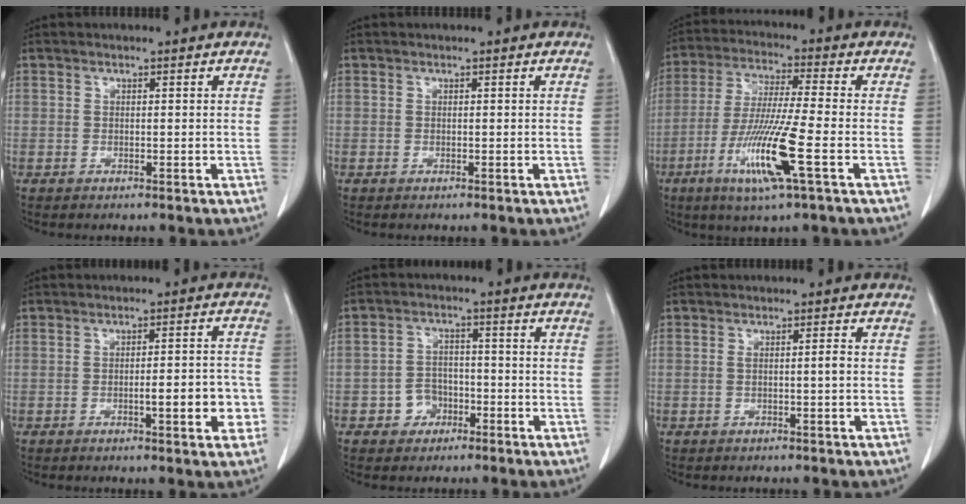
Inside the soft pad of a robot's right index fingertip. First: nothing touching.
{"total": 0.0}
{"total": 12.4, "force": [-4.5, -0.3, 11.5], "torque": [-0.228, -0.022, -0.088]}
{"total": 6.4, "force": [-2.1, 1.4, 5.9], "torque": [-0.074, 0.014, -0.023]}
{"total": 5.4, "force": [-2.4, 4.7, 0.9], "torque": [-0.006, 0.015, -0.031]}
{"total": 1.2, "force": [-0.1, -0.1, 1.1], "torque": [-0.016, 0.002, 0.001]}